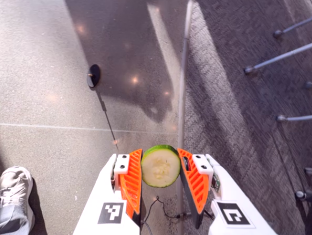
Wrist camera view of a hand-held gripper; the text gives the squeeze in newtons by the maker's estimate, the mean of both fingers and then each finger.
{"total": 11.1, "left": 11.8, "right": 10.4}